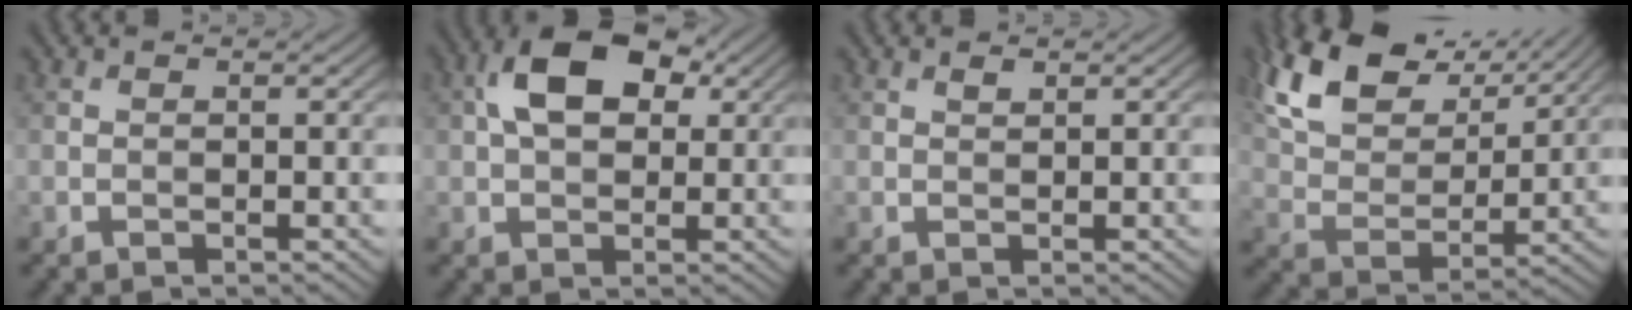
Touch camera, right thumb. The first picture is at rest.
{"total": 8.6, "force": [2.5, 5.4, 6.3], "torque": [-0.119, 0.016, 0.035]}
{"total": 0.7, "force": [0.5, 0.2, 0.3], "torque": [-0.007, -0.002, 0.012]}
{"total": 13.7, "force": [8.8, 6.8, 8.0], "torque": [-0.199, 0.019, 0.158]}